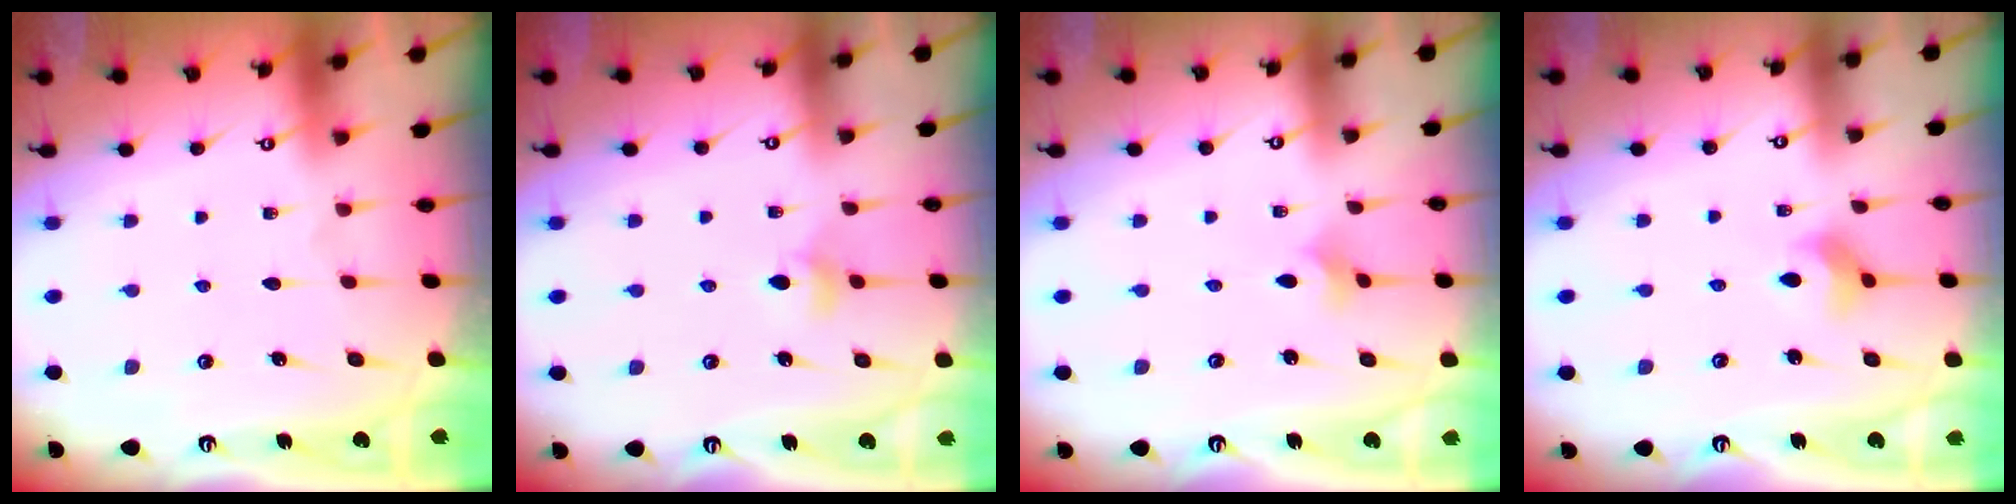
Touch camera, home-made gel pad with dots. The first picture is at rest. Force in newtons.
{"total": 4.6, "press": 4.5, "slide": 0.9}
{"total": 1.8, "press": 1.7, "slide": 0.5}
{"total": 4.3, "press": 4.2, "slide": 0.8}